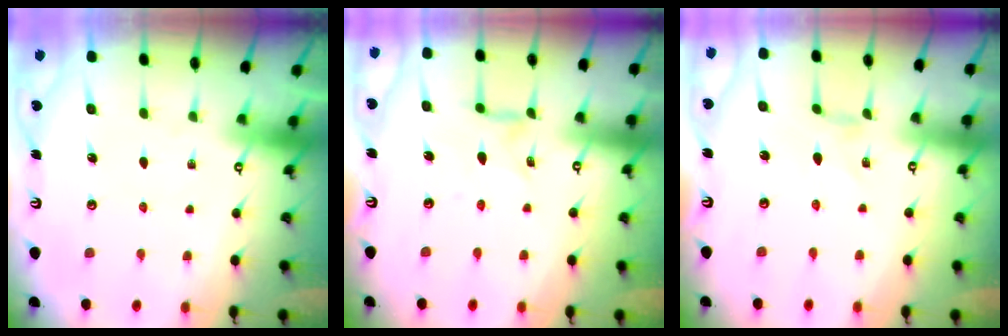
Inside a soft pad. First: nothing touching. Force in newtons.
{"total": 1.7, "press": 1.6, "slide": 0.2}
{"total": 0.0}